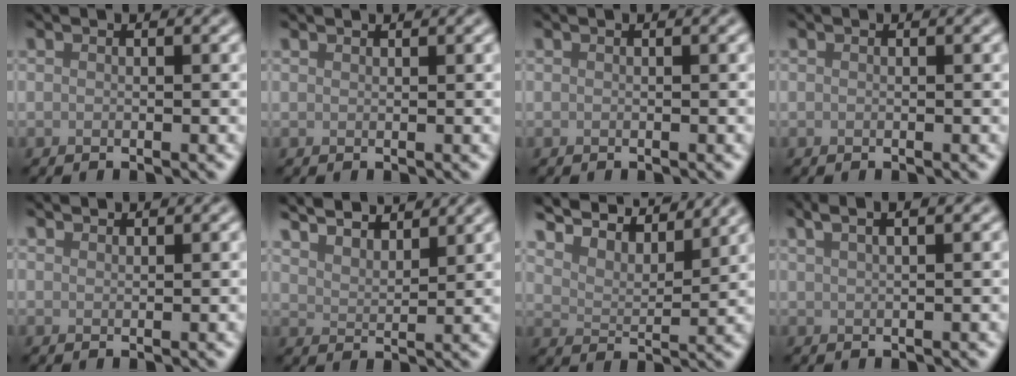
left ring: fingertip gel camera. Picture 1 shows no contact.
{"total": 0.7, "force": [0.7, 0.0, 0.0], "torque": [0.002, -0.001, 0.013]}
{"total": 0.0}
{"total": 0.0}
{"total": 1.6, "force": [1.6, 0.1, 0.2], "torque": [-0.004, 0.001, 0.024]}
{"total": 6.7, "force": [5.9, 1.8, 2.7], "torque": [-0.033, 0.015, 0.076]}
{"total": 10.1, "force": [8.8, 2.7, 4.1], "torque": [-0.081, 0.010, 0.128]}
{"total": 4.3, "force": [2.8, 1.7, 2.8], "torque": [-0.018, 0.024, 0.017]}